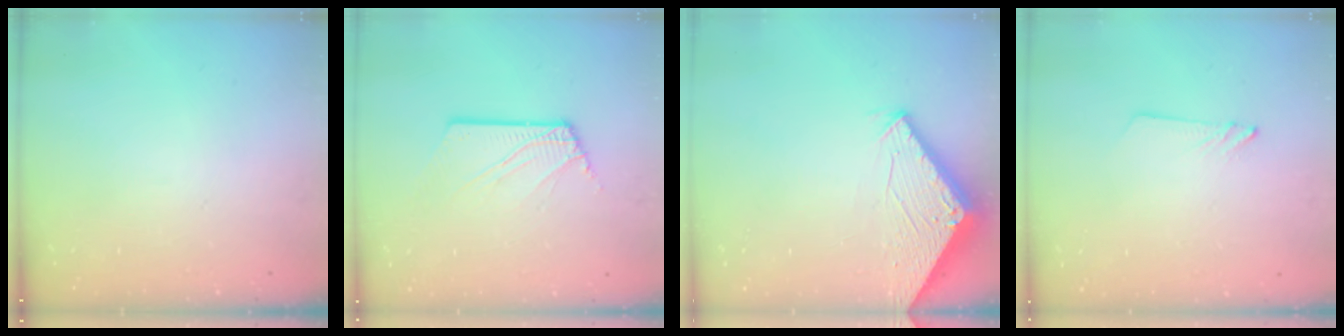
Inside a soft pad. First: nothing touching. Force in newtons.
{"total": 3.2, "press": 3.2, "slide": 0.3}
{"total": 2.8, "press": 2.8, "slide": 0.2}
{"total": 1.5, "press": 1.5, "slide": 0.1}